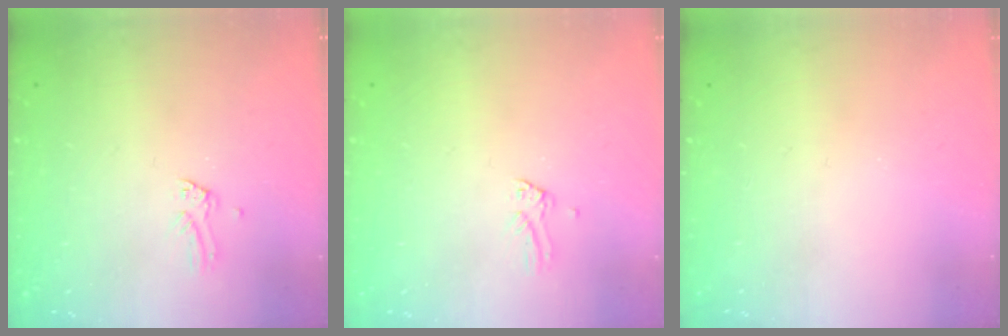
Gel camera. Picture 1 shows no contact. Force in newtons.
{"total": 0.0}
{"total": 0.0}